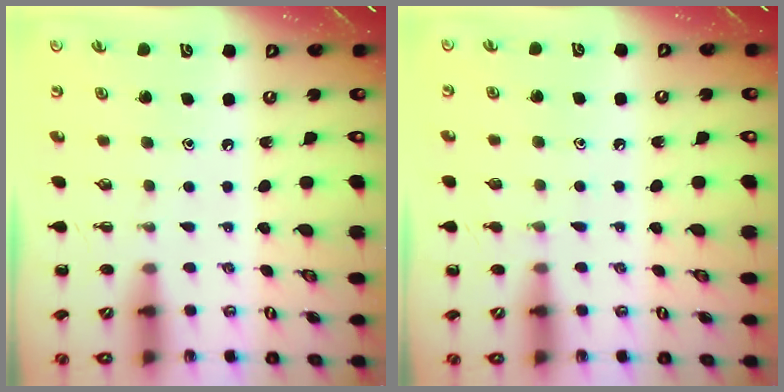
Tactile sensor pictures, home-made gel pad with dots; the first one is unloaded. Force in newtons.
{"total": 4.0, "press": 3.8, "slide": 1.2}